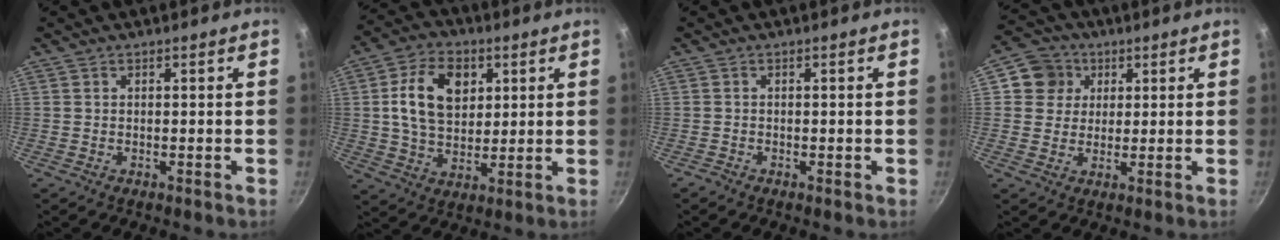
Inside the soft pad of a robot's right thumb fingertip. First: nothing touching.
{"total": 13.2, "force": [3.4, 9.2, 8.8], "torque": [-0.133, -0.001, 0.053]}
{"total": 0.6, "force": [-0.4, 0.3, 0.4], "torque": [-0.008, 0.002, -0.009]}
{"total": 7.1, "force": [2.3, 6.5, 1.8], "torque": [0.011, 0.007, 0.028]}